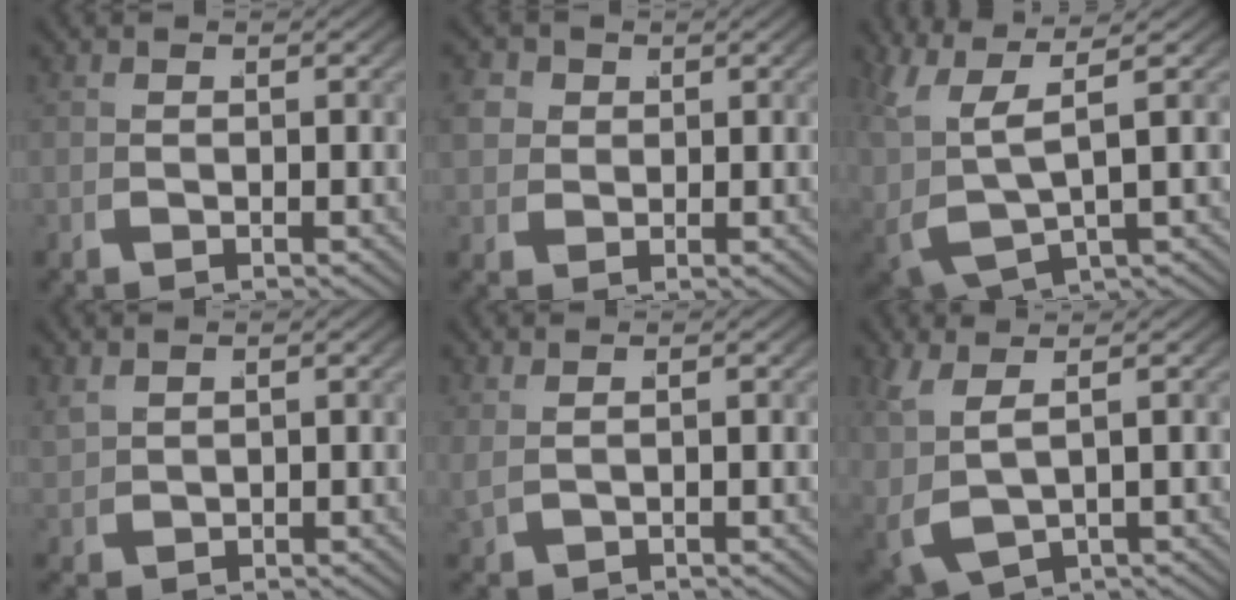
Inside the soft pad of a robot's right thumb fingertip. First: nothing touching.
{"total": 5.6, "force": [1.3, 4.7, 2.7], "torque": [-0.064, -0.011, 0.027]}
{"total": 8.5, "force": [1.9, 5.4, 6.3], "torque": [-0.145, -0.016, 0.045]}
{"total": 1.7, "force": [1.2, 0.8, 0.8], "torque": [-0.020, -0.001, 0.035]}
{"total": 1.0, "force": [0.9, 0.0, 0.5], "torque": [-0.017, 0.005, 0.024]}
{"total": 4.7, "force": [0.4, 2.8, 3.7], "torque": [-0.091, -0.013, 0.032]}